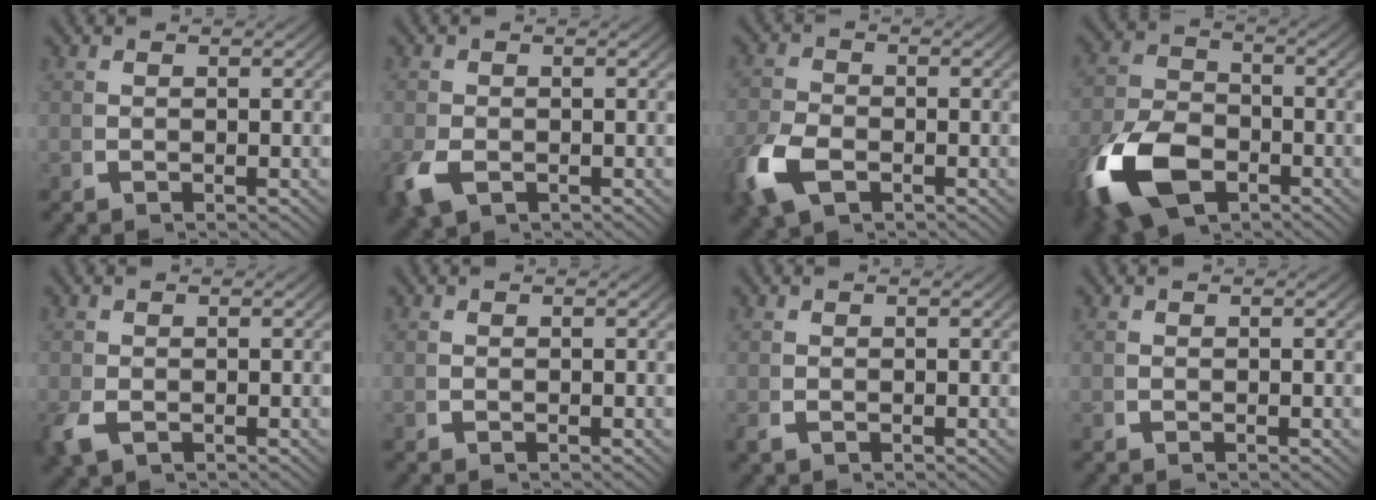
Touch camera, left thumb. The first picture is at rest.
{"total": 3.4, "force": [-1.6, 2.3, 1.9], "torque": [-0.050, -0.014, -0.021]}
{"total": 4.8, "force": [-2.2, 3.0, 3.0], "torque": [-0.083, -0.011, -0.037]}
{"total": 9.8, "force": [-4.2, 6.1, 6.4], "torque": [-0.142, -0.031, -0.061]}
{"total": 2.2, "force": [-0.9, 1.5, 1.2], "torque": [-0.036, -0.010, -0.009]}
{"total": 0.0}
{"total": 0.6, "force": [-0.3, 0.5, 0.3], "torque": [-0.011, -0.004, -0.002]}
{"total": 0.0}